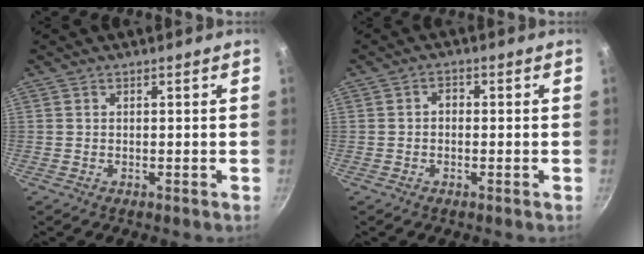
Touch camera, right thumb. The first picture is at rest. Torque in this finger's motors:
{"motor_torque": [-0.11, 0.58, 0.33, -0.10, 0.00]}